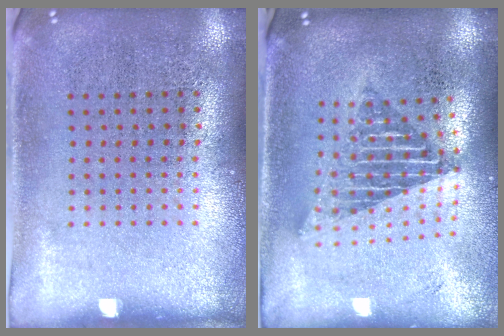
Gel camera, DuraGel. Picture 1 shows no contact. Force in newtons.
{"total": 1.8, "press": 1.5, "slide": 1.1}